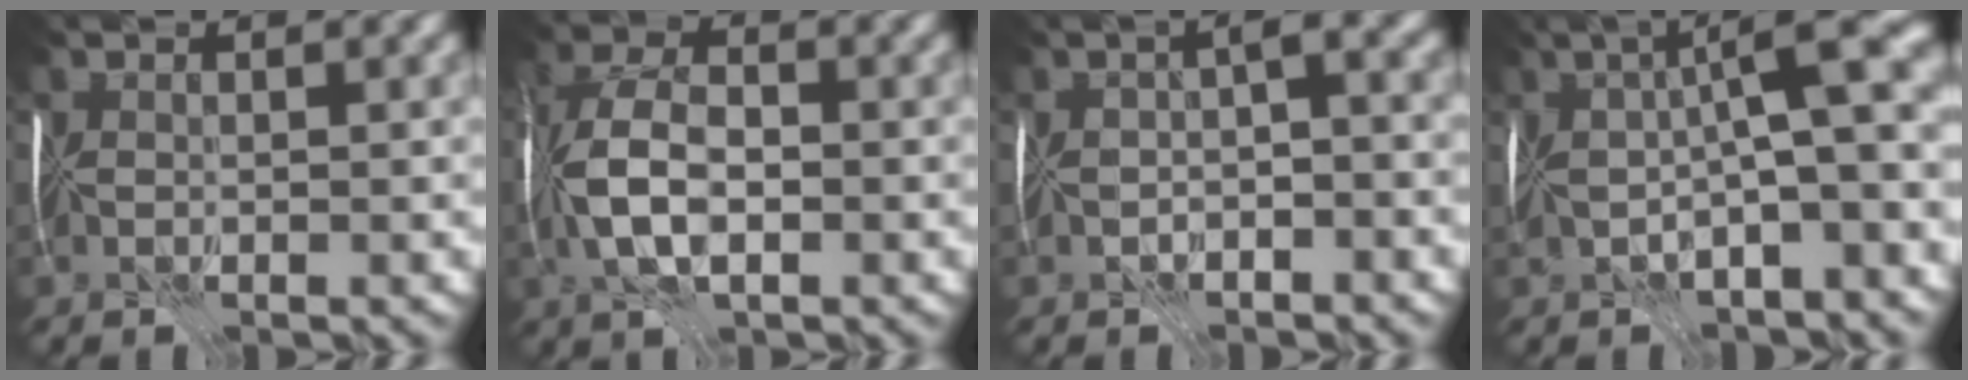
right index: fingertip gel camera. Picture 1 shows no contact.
{"total": 6.5, "force": [-1.5, 3.3, 5.4], "torque": [-0.118, 0.006, -0.038]}
{"total": 2.8, "force": [-1.4, 0.8, 2.3], "torque": [-0.040, 0.000, -0.030]}
{"total": 10.6, "force": [0.6, 2.7, 10.2], "torque": [-0.158, 0.014, 0.004]}